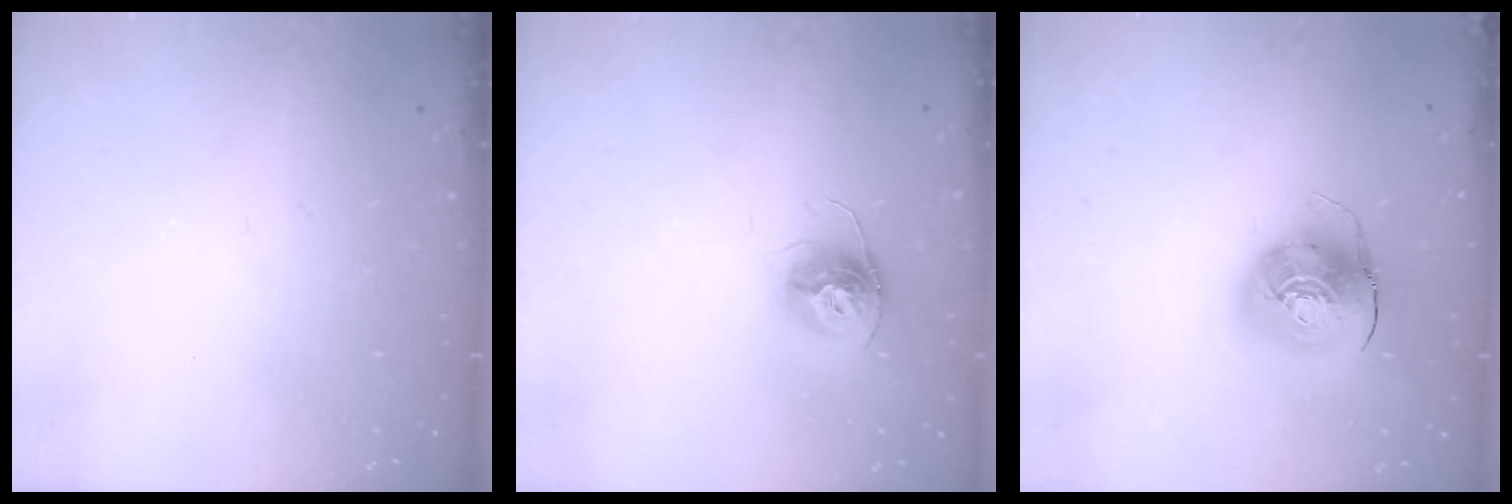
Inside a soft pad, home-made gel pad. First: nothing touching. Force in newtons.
{"total": 11.3, "press": 11.2, "slide": 0.8}
{"total": 10.8, "press": 10.6, "slide": 1.8}